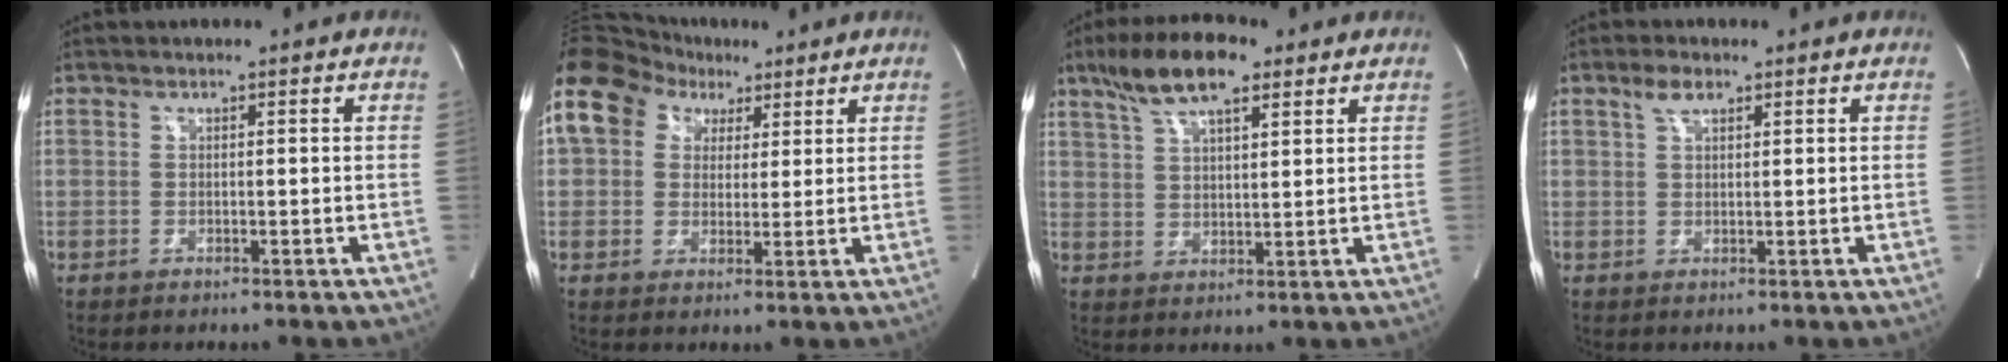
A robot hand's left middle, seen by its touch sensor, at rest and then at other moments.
{"total": 14.4, "force": [6.9, 10.9, 6.5], "torque": [-0.156, 0.069, 0.121]}
{"total": 10.2, "force": [6.6, 2.9, 7.1], "torque": [-0.135, 0.019, 0.119]}
{"total": 2.7, "force": [1.7, 1.1, 1.8], "torque": [-0.041, 0.009, 0.035]}